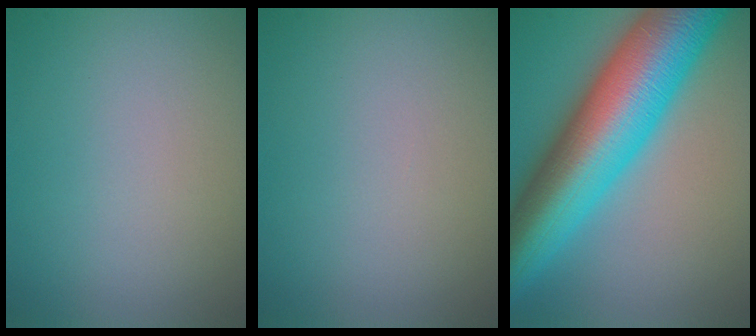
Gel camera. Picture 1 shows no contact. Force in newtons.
{"total": 0.0}
{"total": 14.3, "press": 14.3, "slide": 0.3}